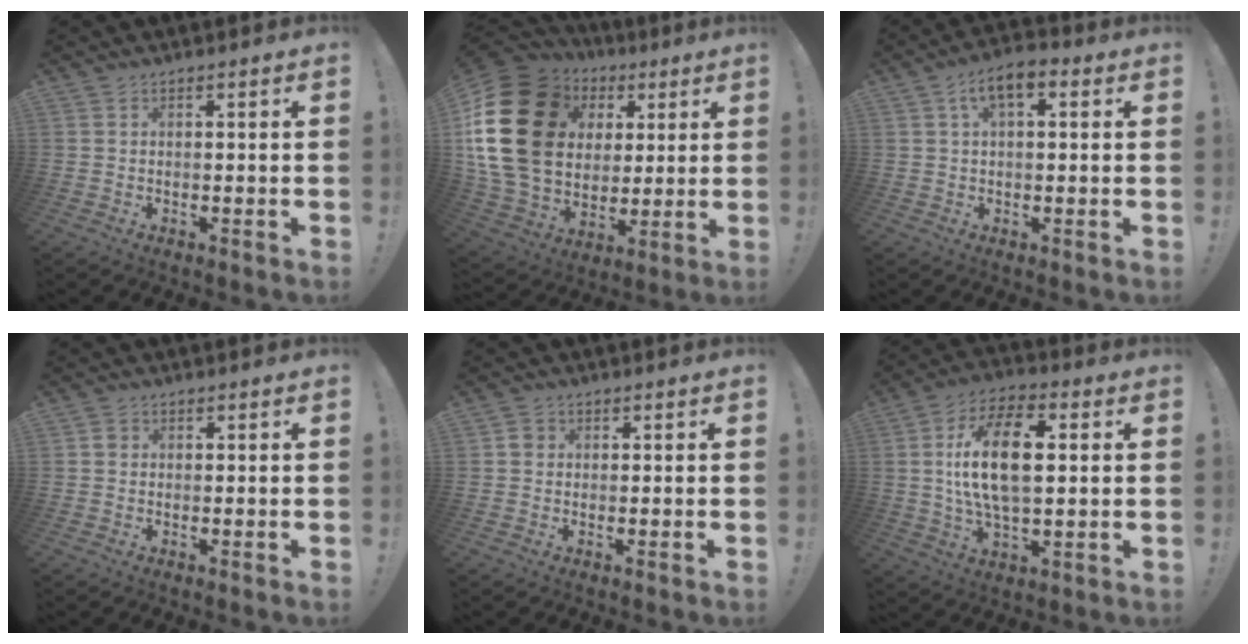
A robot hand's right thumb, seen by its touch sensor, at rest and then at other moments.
{"total": 25.9, "force": [6.0, 19.5, 15.9], "torque": [-0.300, -0.011, 0.139]}
{"total": 6.6, "force": [2.2, 3.2, 5.2], "torque": [-0.079, 0.003, 0.038]}
{"total": 1.4, "force": [0.1, 1.3, 0.4], "torque": [0.001, 0.001, 0.000]}
{"total": 2.2, "force": [0.1, 2.1, 0.8], "torque": [-0.006, 0.003, 0.001]}
{"total": 17.7, "force": [2.5, 9.0, 15.1], "torque": [-0.267, 0.003, 0.035]}